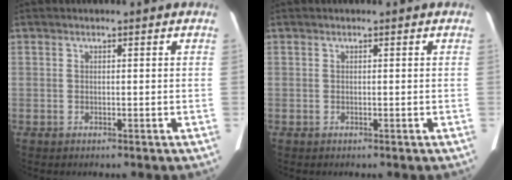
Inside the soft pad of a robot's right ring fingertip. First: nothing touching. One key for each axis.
{"total": 0.0}